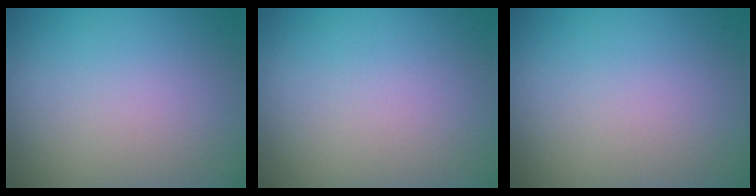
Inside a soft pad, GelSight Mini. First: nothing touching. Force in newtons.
{"total": 0.0}
{"total": 0.0}